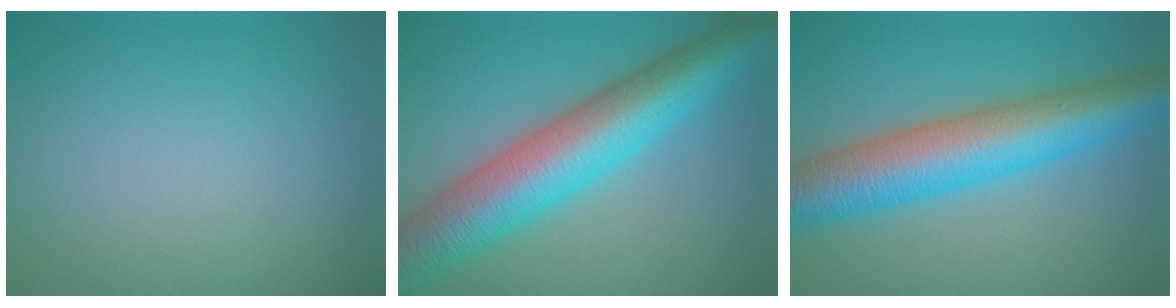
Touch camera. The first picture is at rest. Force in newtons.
{"total": 11.4, "press": 11.4, "slide": 0.4}
{"total": 10.7, "press": 10.7, "slide": 0.1}